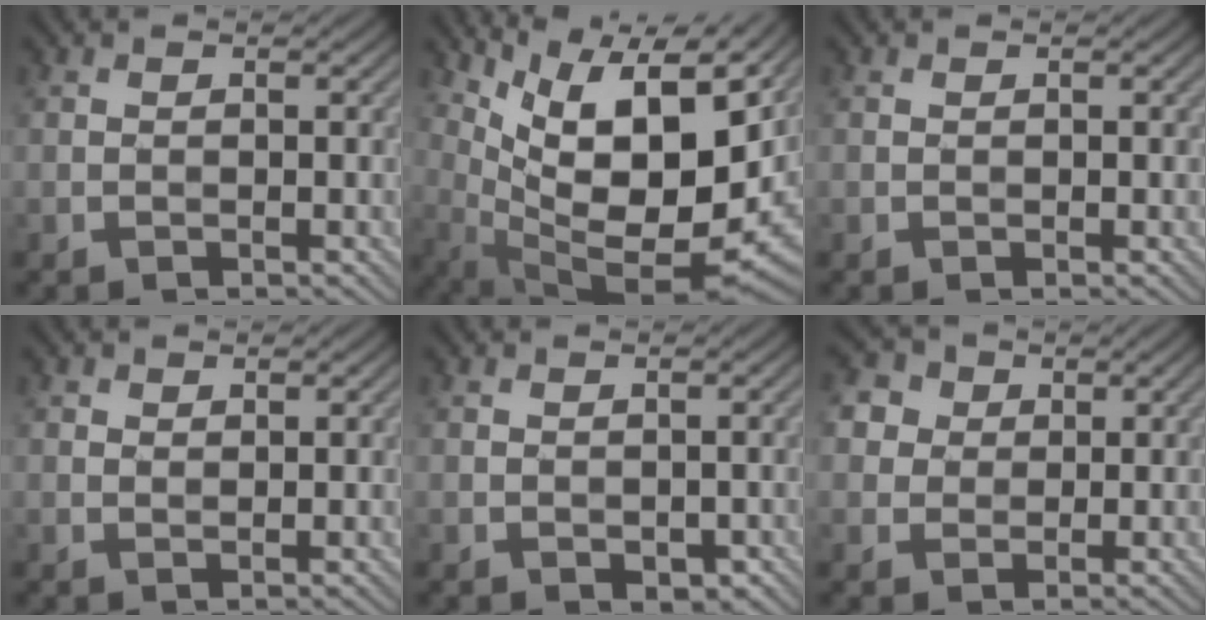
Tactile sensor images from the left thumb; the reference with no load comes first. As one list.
[{"total": 14.8, "force": [6.3, 5.9, 12.0], "torque": [-0.225, 0.012, 0.130]}, {"total": 0.0}, {"total": 1.2, "force": [1.0, 0.6, 0.4], "torque": [-0.008, 0.001, 0.020]}, {"total": 0.9, "force": [-0.1, 0.8, 0.4], "torque": [-0.013, -0.006, 0.003]}, {"total": 5.3, "force": [2.2, 4.5, 2.0], "torque": [-0.085, 0.017, 0.032]}]